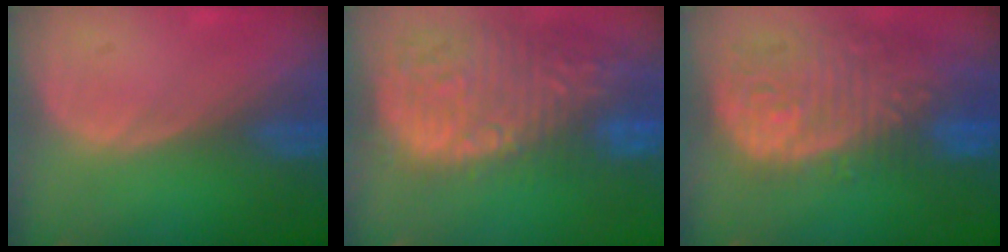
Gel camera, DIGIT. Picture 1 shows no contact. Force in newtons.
{"total": 15.6, "press": 12.7, "slide": 9.0}
{"total": 13.7, "press": 11.4, "slide": 7.6}